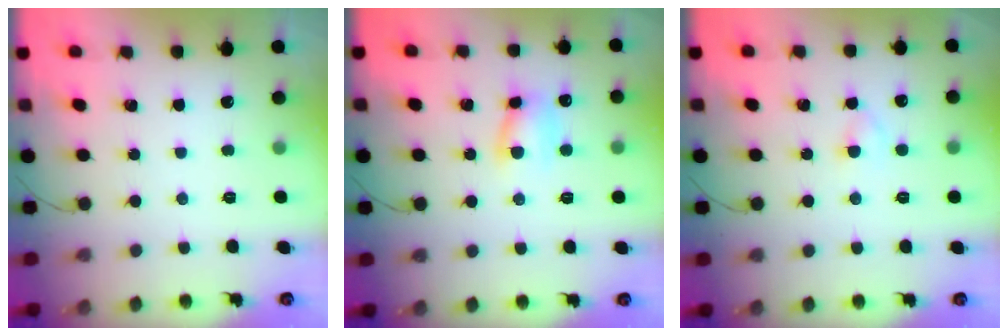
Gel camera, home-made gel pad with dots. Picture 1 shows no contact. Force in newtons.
{"total": 6.9, "press": 6.9, "slide": 0.5}
{"total": 2.8, "press": 2.6, "slide": 1.1}